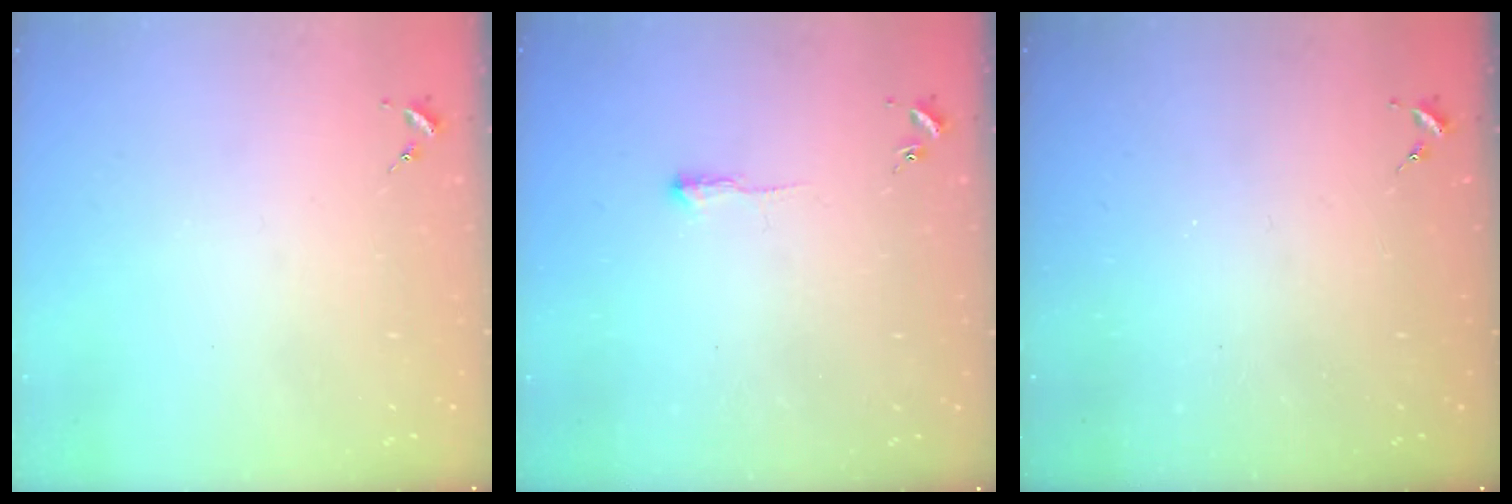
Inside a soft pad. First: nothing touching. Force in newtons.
{"total": 2.5, "press": 2.5, "slide": 0.4}
{"total": 0.0}